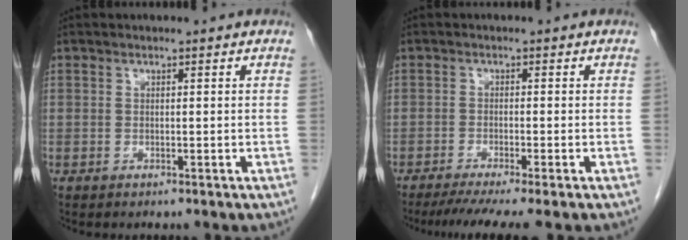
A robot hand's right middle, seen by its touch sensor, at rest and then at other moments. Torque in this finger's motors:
{"motor_torque": [0.55, -0.39, 0.27, 0.05]}